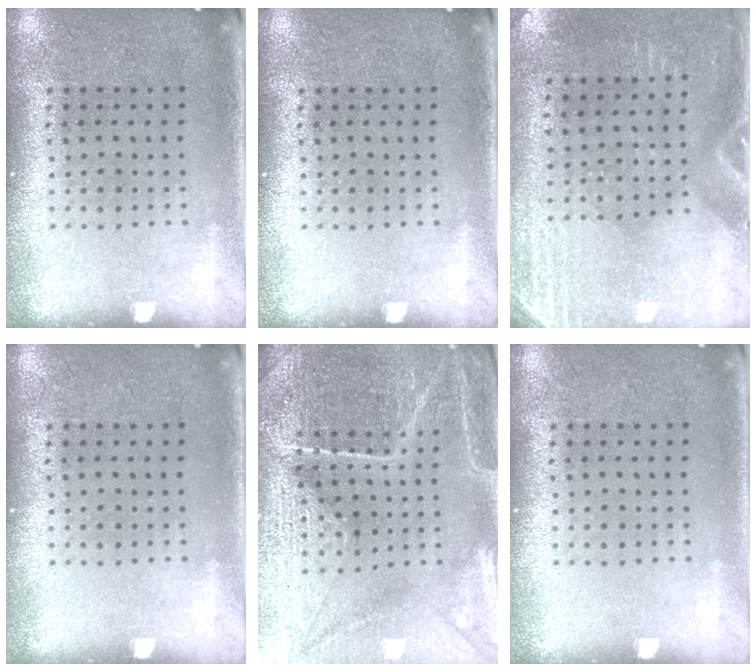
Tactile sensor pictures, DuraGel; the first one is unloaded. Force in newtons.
{"total": 0.0}
{"total": 2.8, "press": 2.5, "slide": 1.3}
{"total": 0.0}
{"total": 4.7, "press": 4.5, "slide": 1.4}
{"total": 0.0}